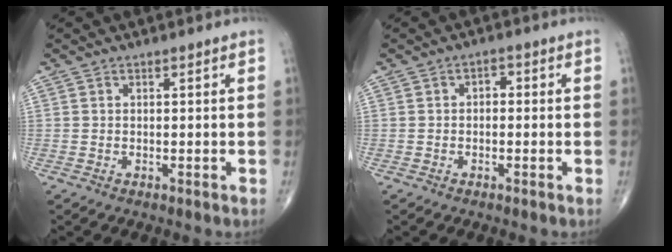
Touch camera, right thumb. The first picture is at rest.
{"total": 1.7, "force": [-0.1, 1.2, 1.2], "torque": [-0.004, 0.007, -0.010]}